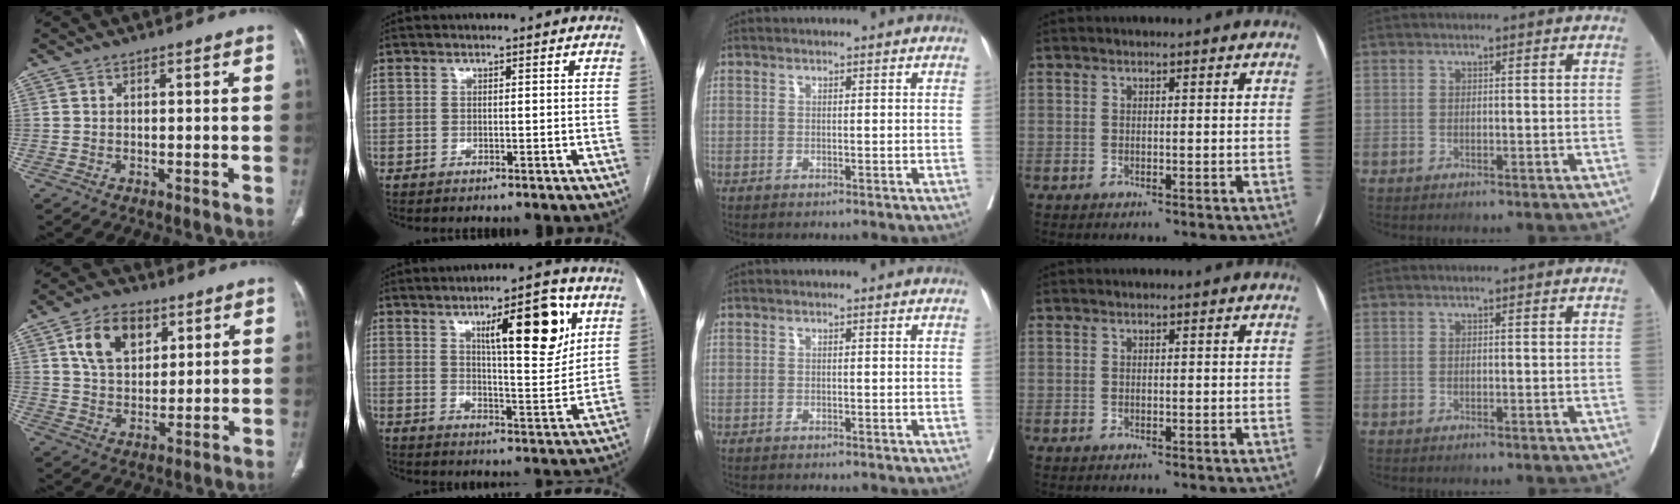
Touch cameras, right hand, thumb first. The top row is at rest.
{"thumb": {"total": 11.1, "force": [4.9, 7.1, 7.0], "torque": [-0.095, -0.014, 0.089]}, "index": {"total": 13.1, "force": [5.9, 2.8, 11.4], "torque": [-0.164, 0.001, 0.087]}, "middle": {"total": 0.8, "force": [-0.7, 0.1, 0.2], "torque": [-0.004, -0.001, -0.013]}}